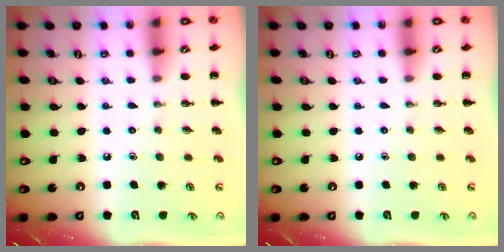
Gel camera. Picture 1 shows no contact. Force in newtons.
{"total": 0.0}